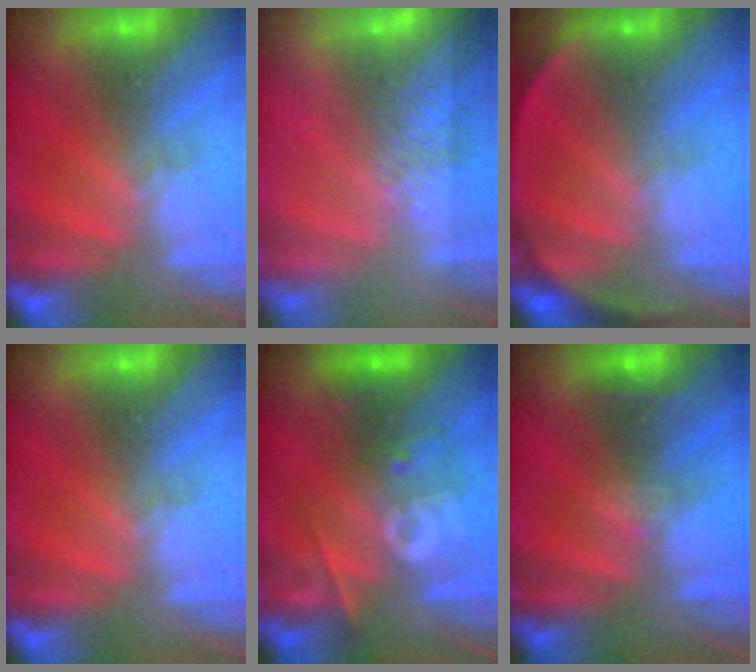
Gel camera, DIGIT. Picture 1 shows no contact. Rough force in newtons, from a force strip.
{"total": 8.3}
{"total": 3.6}
{"total": 0.0}
{"total": 2.5}
{"total": 2.7}